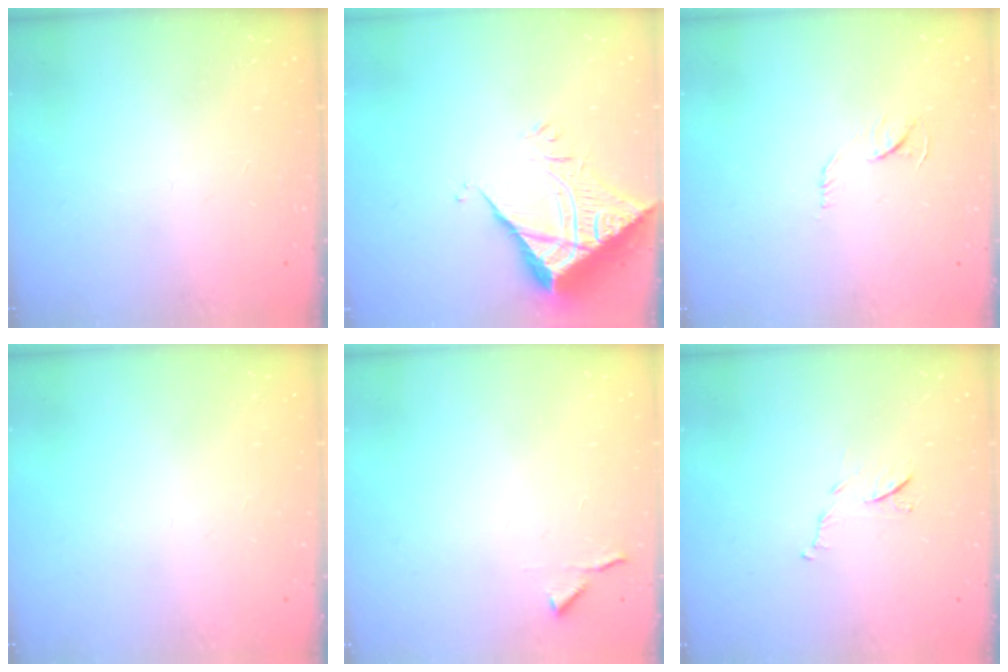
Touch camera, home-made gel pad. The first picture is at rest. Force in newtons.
{"total": 9.0, "press": 8.9, "slide": 0.8}
{"total": 6.1, "press": 6.1, "slide": 0.3}
{"total": 0.0}
{"total": 4.2, "press": 4.1, "slide": 0.6}
{"total": 6.0, "press": 6.0, "slide": 0.6}